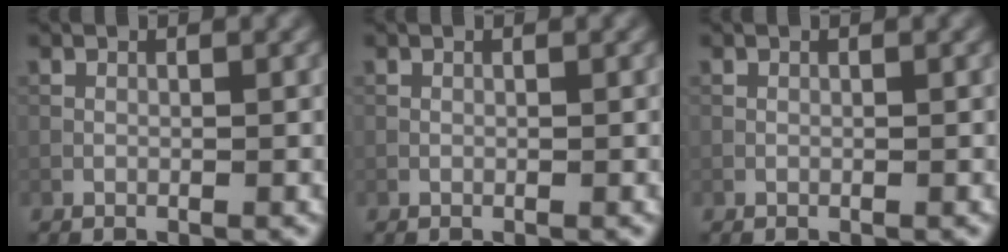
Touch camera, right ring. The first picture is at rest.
{"total": 0.0}
{"total": 0.0}